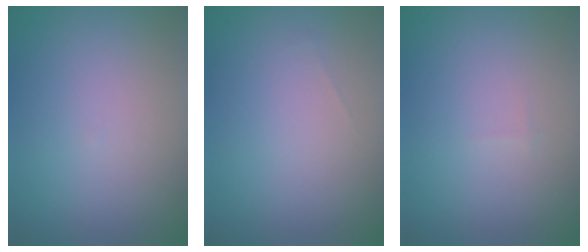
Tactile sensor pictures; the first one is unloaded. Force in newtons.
{"total": 0.0}
{"total": 0.0}